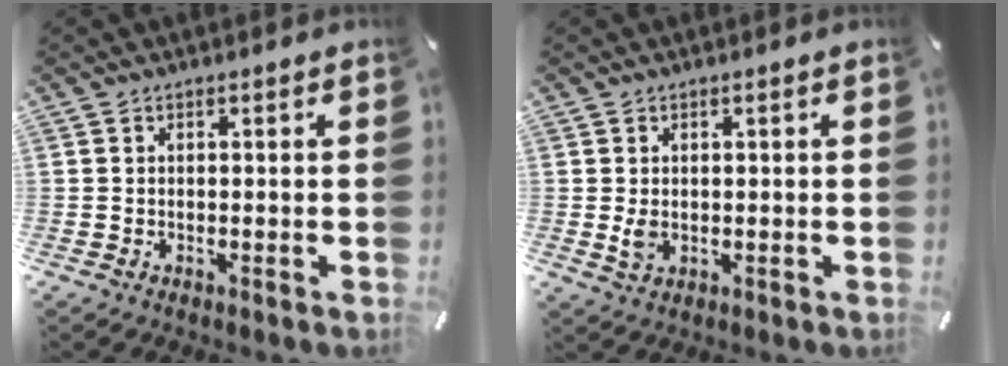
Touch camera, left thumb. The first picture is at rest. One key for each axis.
{"total": 2.5, "fx": 0.1, "fy": 1.7, "fz": 1.8, "tx": -0.042, "ty": -0.006, "tz": -0.004}